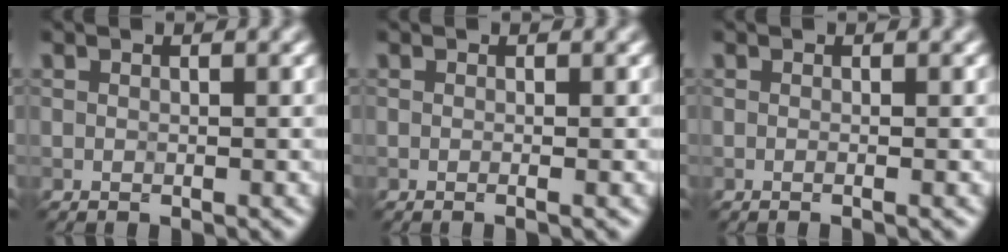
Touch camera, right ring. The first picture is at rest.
{"total": 1.0, "force": [0.0, 0.4, 0.9], "torque": [-0.004, -0.011, -0.011]}
{"total": 1.1, "force": [-0.1, 0.4, 1.0], "torque": [-0.005, -0.009, -0.011]}